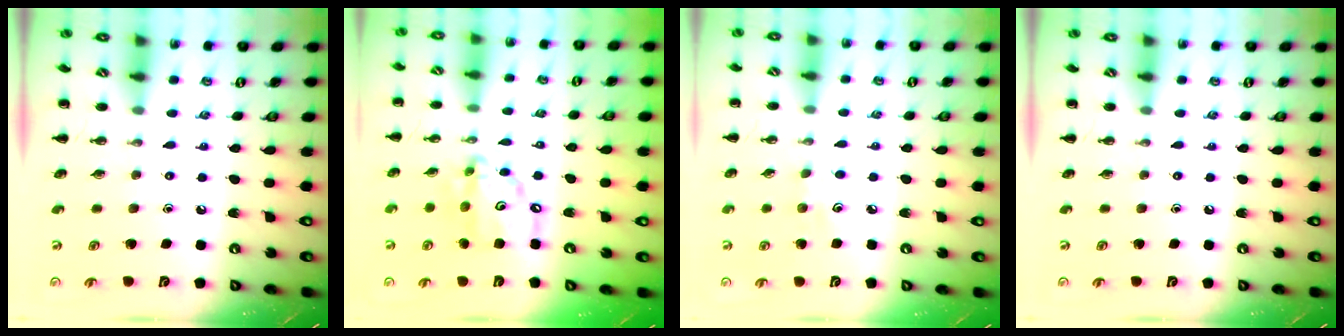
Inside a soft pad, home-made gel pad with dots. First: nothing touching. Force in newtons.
{"total": 11.5, "press": 11.2, "slide": 2.5}
{"total": 4.1, "press": 4.0, "slide": 1.2}
{"total": 0.0}